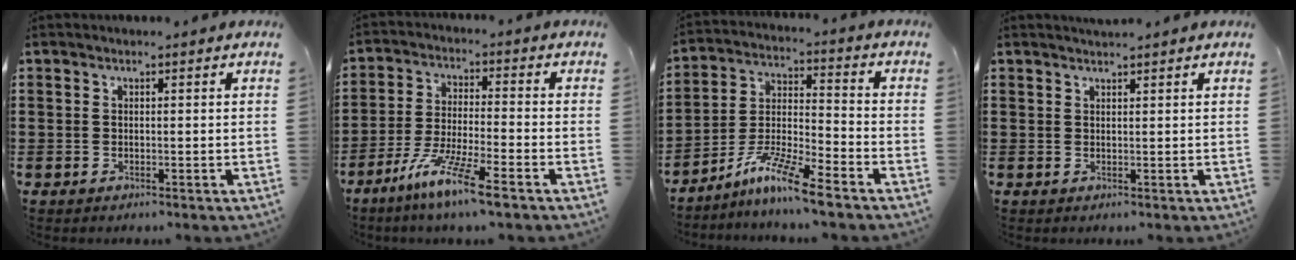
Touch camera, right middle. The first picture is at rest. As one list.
[{"total": 8.8, "force": [-6.6, 0.0, 5.8], "torque": [-0.124, -0.016, -0.130]}, {"total": 9.2, "force": [-7.4, 0.2, 5.4], "torque": [-0.117, -0.009, -0.147]}, {"total": 1.1, "force": [1.1, 0.0, 0.0], "torque": [-0.003, -0.003, 0.021]}]